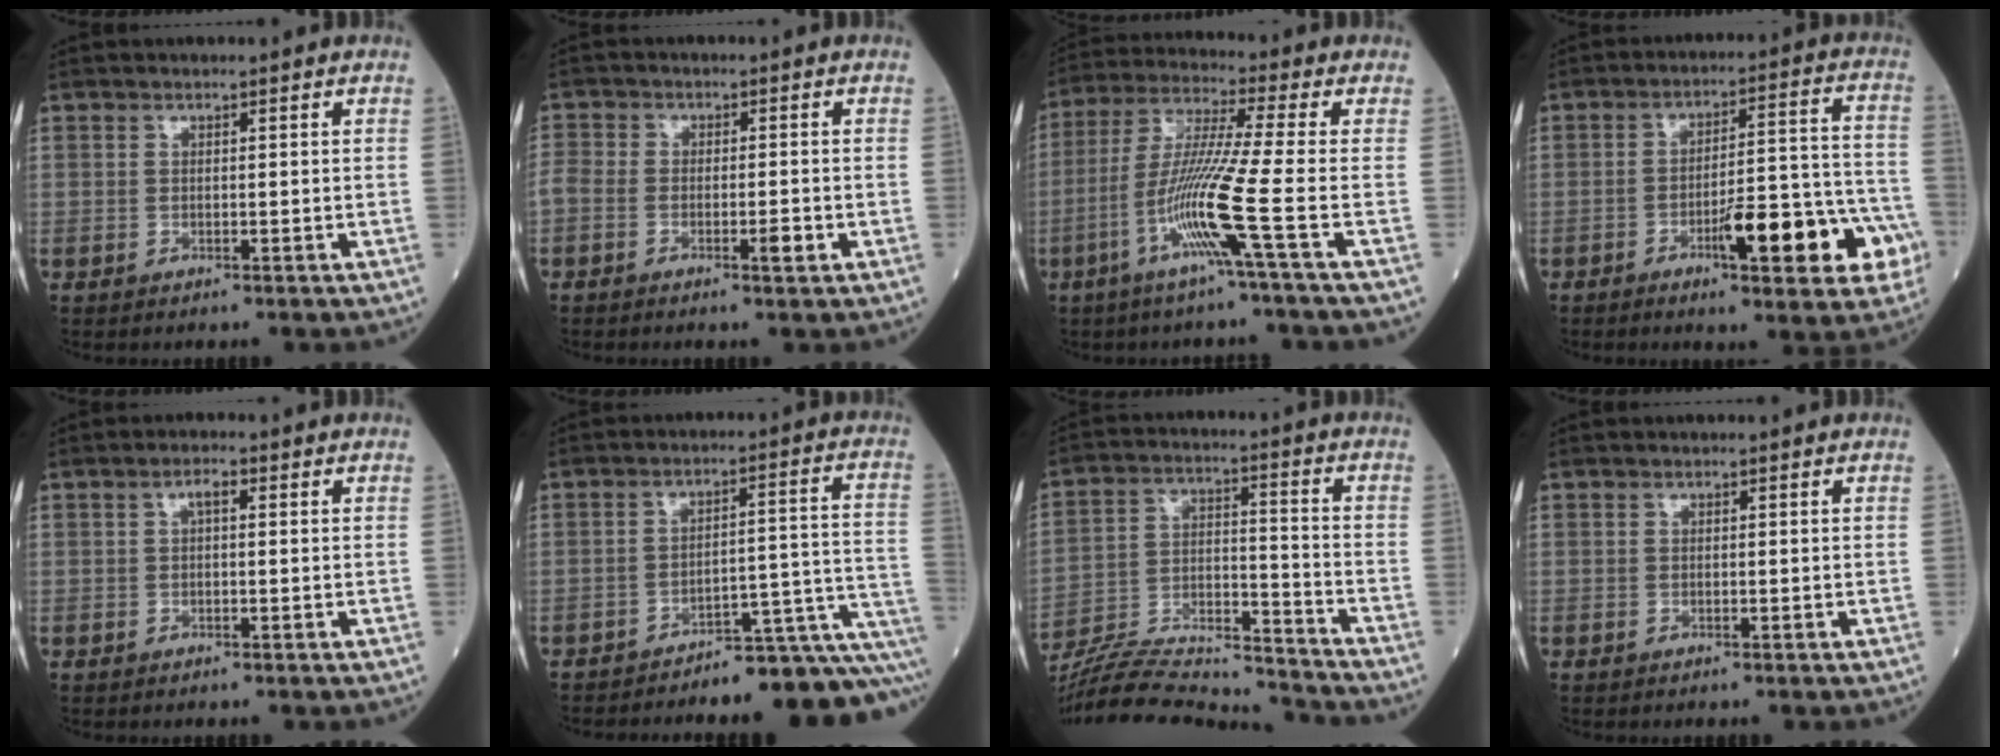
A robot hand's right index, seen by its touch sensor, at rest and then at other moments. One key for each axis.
{"total": 4.6, "fx": -1.8, "fy": 2.1, "fz": 3.7, "tx": -0.081, "ty": 0.008, "tz": -0.033}
{"total": 10.9, "fx": -4.2, "fy": -2.4, "fz": 9.7, "tx": -0.198, "ty": -0.013, "tz": -0.085}
{"total": 14.5, "fx": -5.9, "fy": 2.8, "fz": 12.9, "tx": -0.156, "ty": 0.025, "tz": -0.073}
{"total": 1.6, "fx": 0.5, "fy": 0.6, "fz": 1.4, "tx": -0.022, "ty": 0.009, "tz": 0.010}
{"total": 16.0, "fx": -14.8, "fy": 0.2, "fz": 6.0, "tx": -0.012, "ty": 0.037, "tz": -0.187}
{"total": 20.2, "fx": -19.4, "fy": 1.1, "fz": 5.4, "tx": -0.121, "ty": 0.004, "tz": -0.313}
{"total": 0.0}